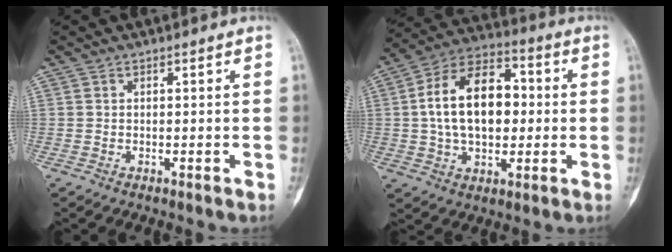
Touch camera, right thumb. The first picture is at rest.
{"total": 17.5, "force": [1.2, 10.9, 13.7], "torque": [-0.213, 0.026, 0.015]}